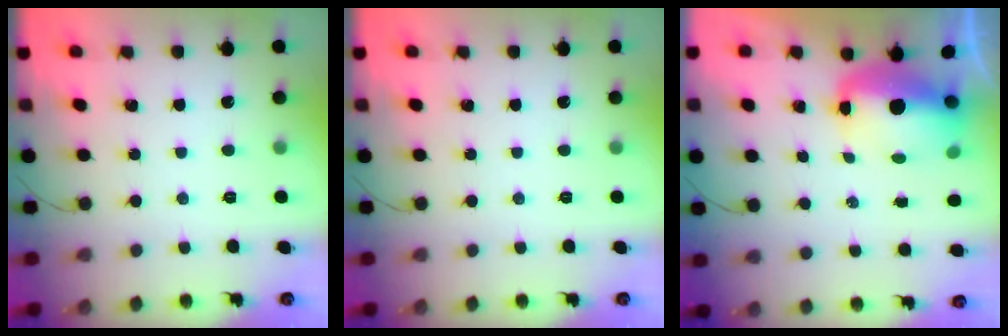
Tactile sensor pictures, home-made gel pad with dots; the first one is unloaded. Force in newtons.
{"total": 0.0}
{"total": 9.7, "press": 9.6, "slide": 1.9}